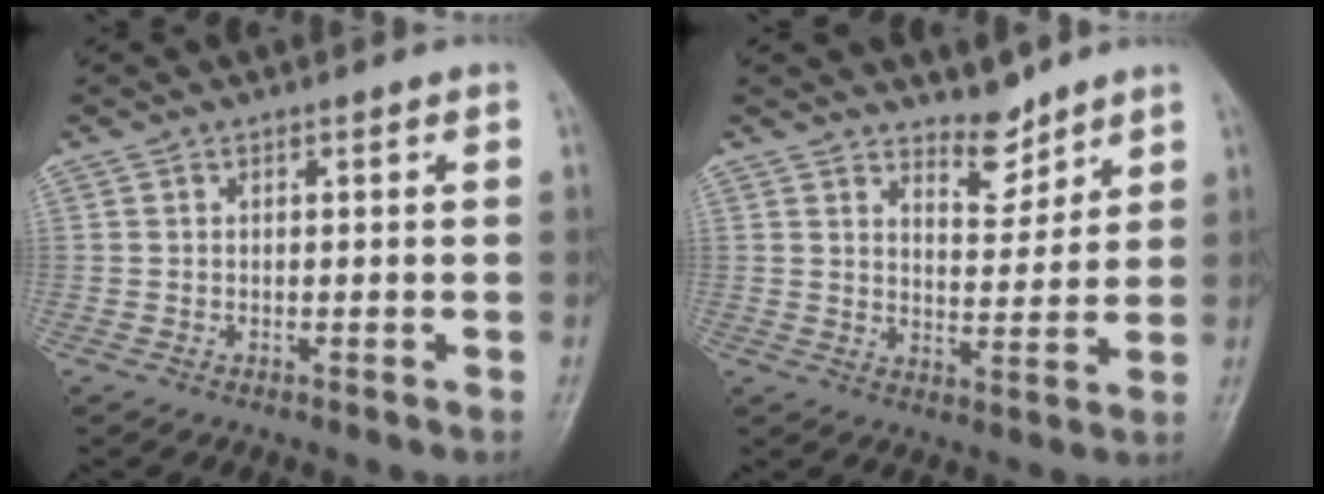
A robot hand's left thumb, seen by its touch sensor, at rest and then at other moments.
{"total": 5.5, "force": [4.7, 2.2, 1.6], "torque": [-0.004, -0.044, 0.084]}